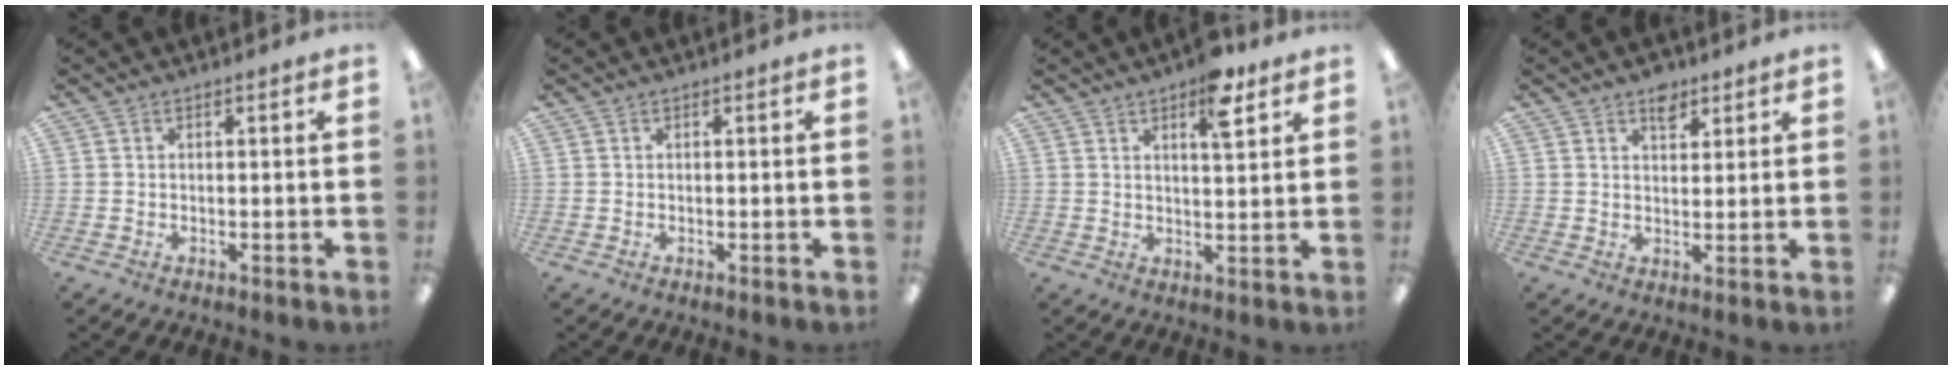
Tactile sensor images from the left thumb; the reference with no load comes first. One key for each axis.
{"total": 0.0}
{"total": 8.4, "fx": 5.2, "fy": 3.0, "fz": 5.9, "tx": -0.072, "ty": -0.024, "tz": 0.081}
{"total": 4.5, "fx": 3.1, "fy": 2.6, "fz": 2.0, "tx": -0.013, "ty": -0.013, "tz": 0.052}